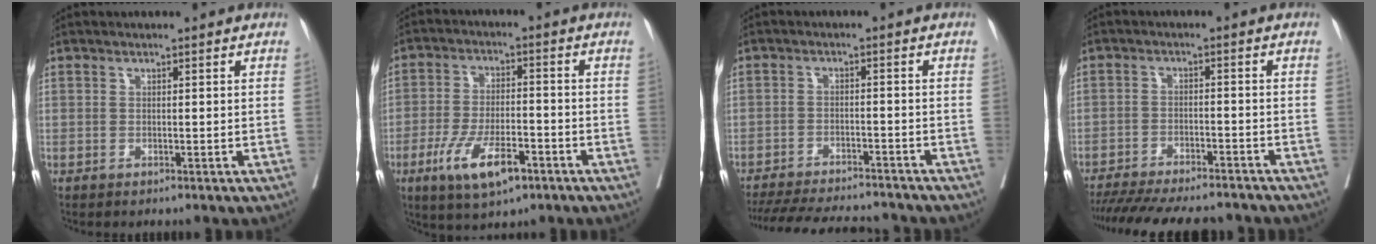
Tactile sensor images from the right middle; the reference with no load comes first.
{"total": 9.9, "force": [-5.2, 3.2, 7.8], "torque": [-0.151, -0.009, -0.085]}
{"total": 17.0, "force": [-15.5, 3.1, 6.2], "torque": [-0.139, -0.017, -0.219]}
{"total": 18.3, "force": [-16.4, 3.5, 7.3], "torque": [-0.155, -0.022, -0.229]}